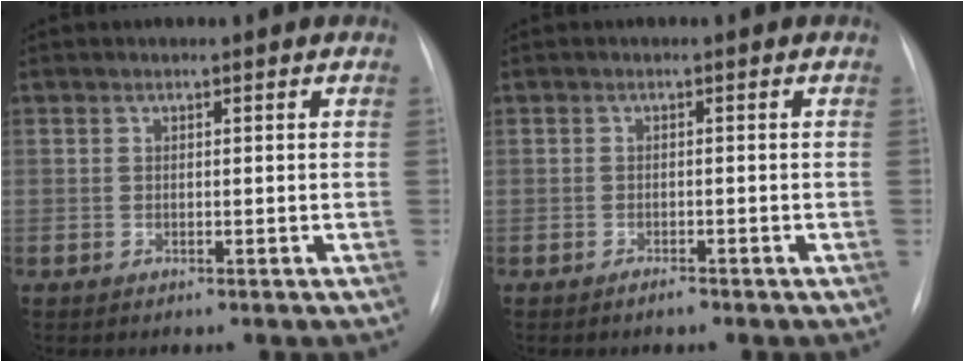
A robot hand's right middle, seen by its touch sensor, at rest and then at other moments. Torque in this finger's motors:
{"motor_torque": [0.27, -0.27, 0.03, 0.00]}